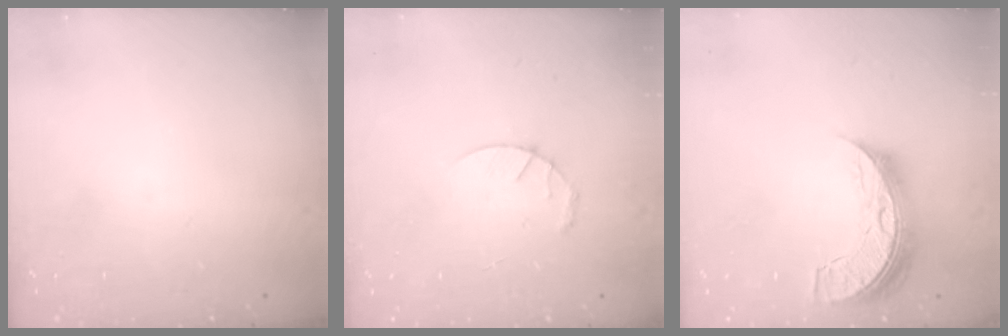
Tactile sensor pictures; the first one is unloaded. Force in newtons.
{"total": 3.6, "press": 3.6, "slide": 0.5}
{"total": 9.8, "press": 9.8, "slide": 0.8}